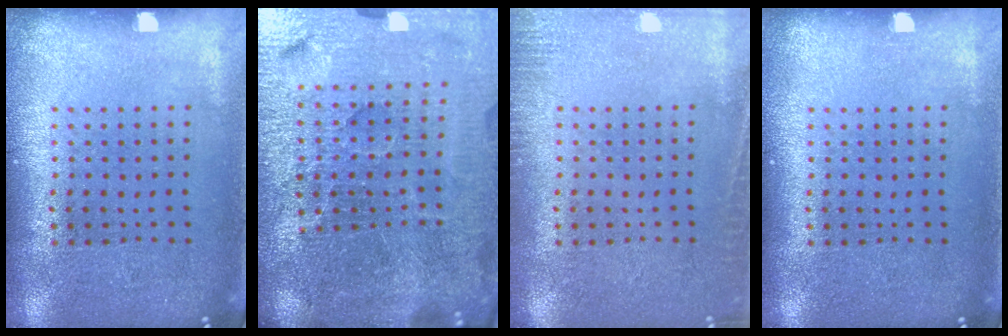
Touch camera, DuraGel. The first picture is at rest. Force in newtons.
{"total": 5.9, "press": 5.3, "slide": 2.4}
{"total": 1.9, "press": 1.9, "slide": 0.4}
{"total": 0.0}